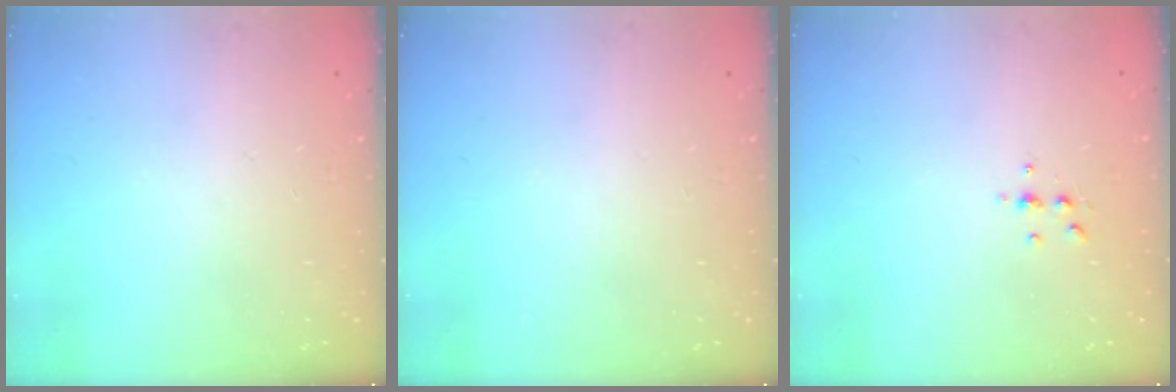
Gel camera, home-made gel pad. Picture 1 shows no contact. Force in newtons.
{"total": 0.0}
{"total": 3.9, "press": 3.9, "slide": 0.6}